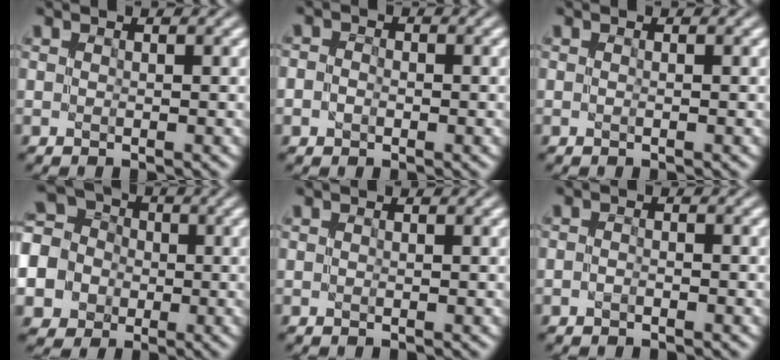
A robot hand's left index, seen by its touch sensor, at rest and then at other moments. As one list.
[{"total": 1.9, "force": [-0.3, 1.6, 1.0], "torque": [-0.006, 0.002, -0.015]}, {"total": 0.0}, {"total": 11.6, "force": [-3.6, 10.5, 3.5], "torque": [-0.116, -0.012, -0.082]}, {"total": 0.0}, {"total": 0.9, "force": [-0.5, 0.5, 0.5], "torque": [-0.010, -0.001, -0.013]}]